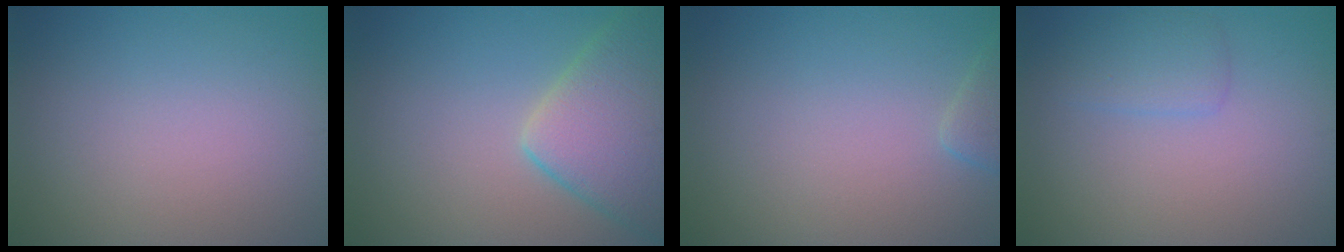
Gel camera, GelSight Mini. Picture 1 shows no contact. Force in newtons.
{"total": 7.4, "press": 7.3, "slide": 0.6}
{"total": 1.5, "press": 1.5, "slide": 0.1}
{"total": 1.9, "press": 1.9, "slide": 0.1}